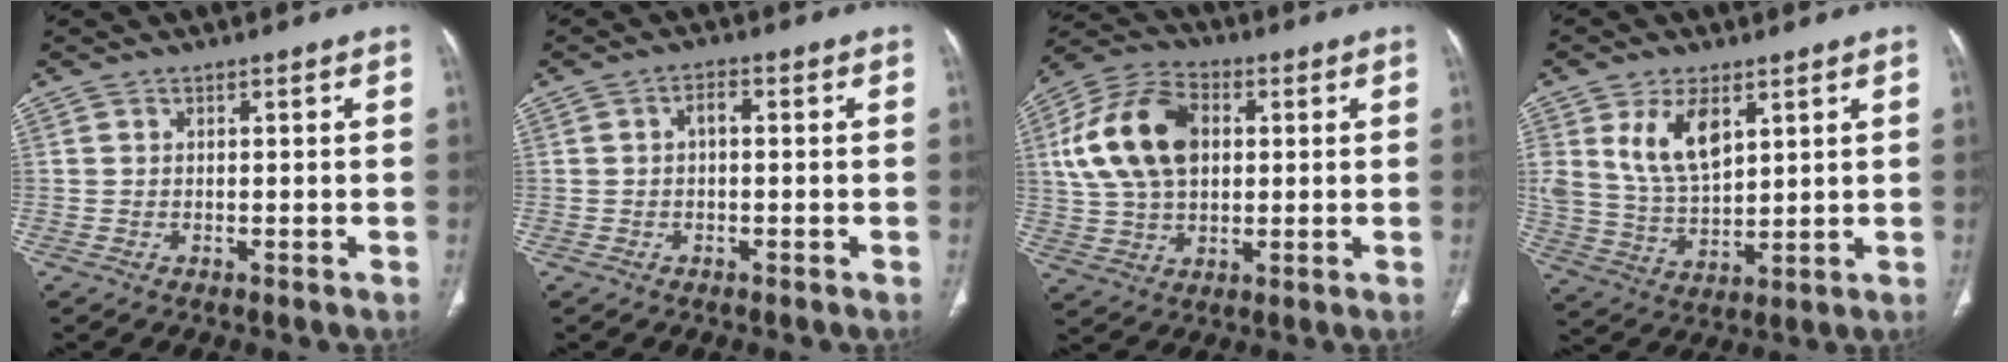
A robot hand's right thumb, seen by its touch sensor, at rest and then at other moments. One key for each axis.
{"total": 2.2, "fx": 0.0, "fy": 1.1, "fz": 1.9, "tx": -0.029, "ty": 0.010, "tz": -0.004}
{"total": 16.7, "fx": 3.1, "fy": 11.0, "fz": 12.1, "tx": -0.219, "ty": 0.014, "tz": 0.054}
{"total": 10.8, "fx": 4.7, "fy": 5.8, "fz": 7.8, "tx": -0.130, "ty": -0.023, "tz": 0.102}